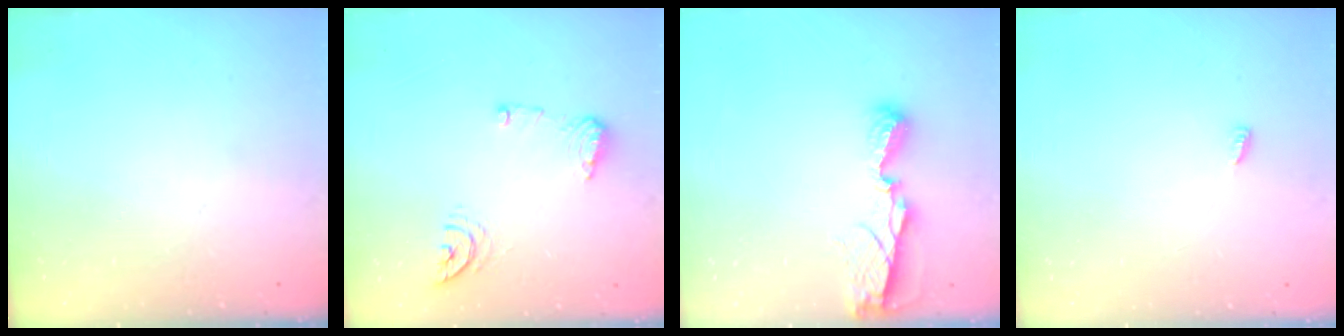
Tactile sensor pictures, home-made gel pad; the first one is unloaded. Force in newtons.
{"total": 8.9, "press": 8.9, "slide": 0.5}
{"total": 7.1, "press": 7.1, "slide": 0.2}
{"total": 3.5, "press": 3.4, "slide": 0.6}